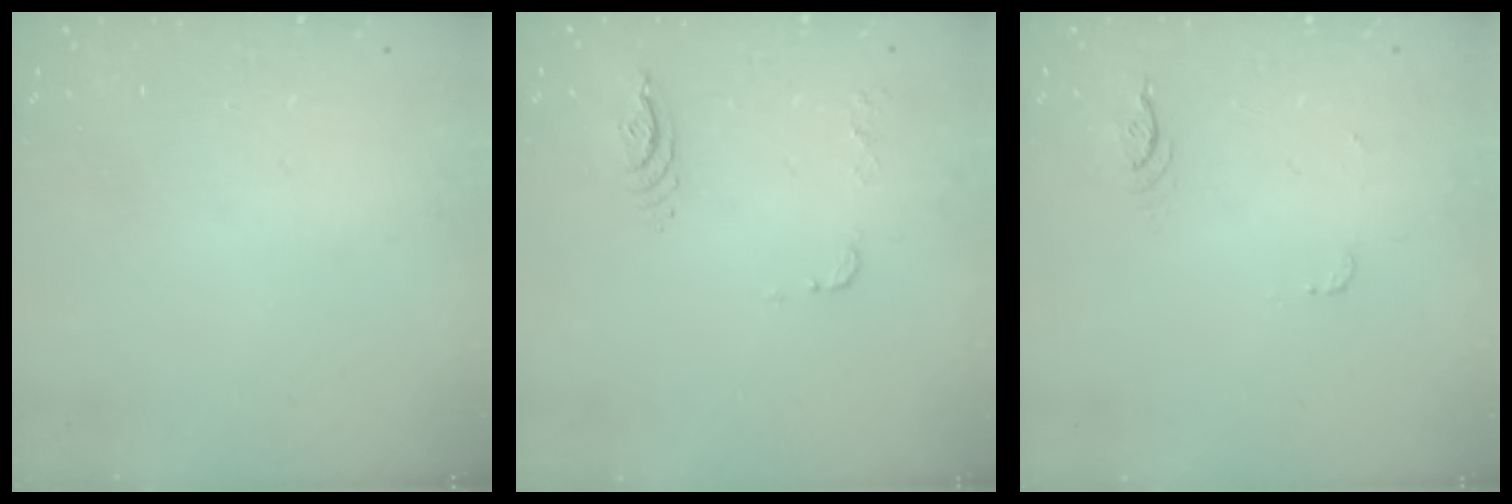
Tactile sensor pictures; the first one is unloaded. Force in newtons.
{"total": 8.3, "press": 8.3, "slide": 0.8}
{"total": 4.4, "press": 4.1, "slide": 1.6}